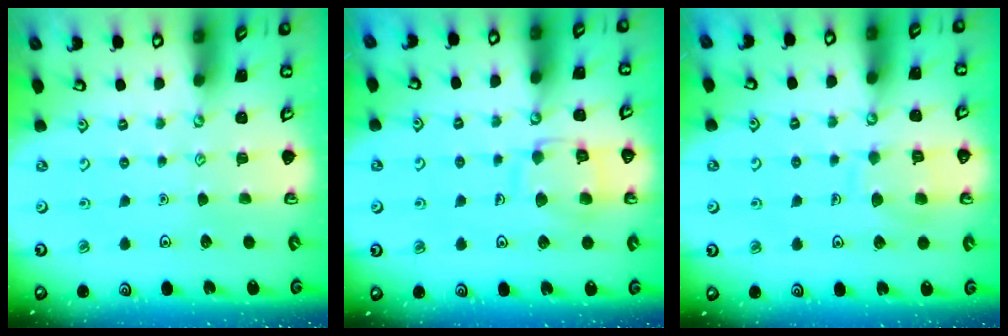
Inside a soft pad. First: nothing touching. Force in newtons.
{"total": 10.9, "press": 10.9, "slide": 0.8}
{"total": 8.5, "press": 8.5, "slide": 0.8}